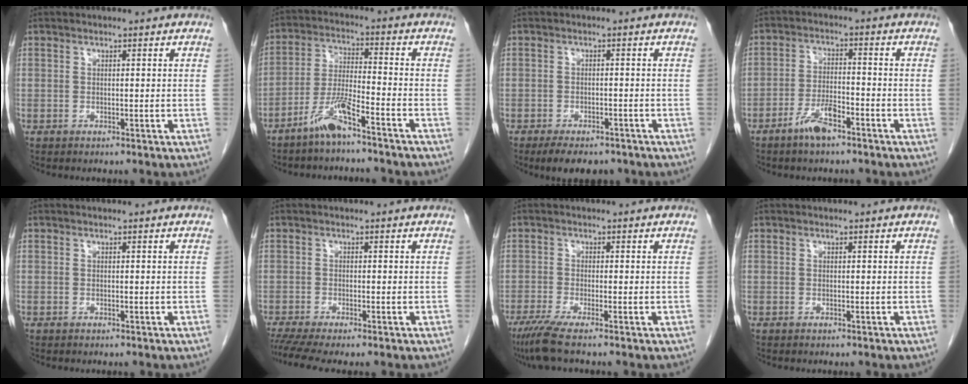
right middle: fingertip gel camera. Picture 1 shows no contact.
{"total": 6.8, "force": [-5.1, 0.2, 4.6], "torque": [-0.103, -0.005, -0.101]}
{"total": 7.0, "force": [-5.4, 2.9, 3.3], "torque": [-0.044, -0.004, -0.075]}
{"total": 5.0, "force": [-3.5, 1.1, 3.4], "torque": [-0.072, -0.001, -0.066]}
{"total": 0.0}
{"total": 4.7, "force": [-3.8, 0.1, 2.8], "torque": [-0.047, -0.010, -0.066]}
{"total": 5.0, "force": [-3.6, -0.3, 3.4], "torque": [-0.062, -0.016, -0.071]}
{"total": 0.0}